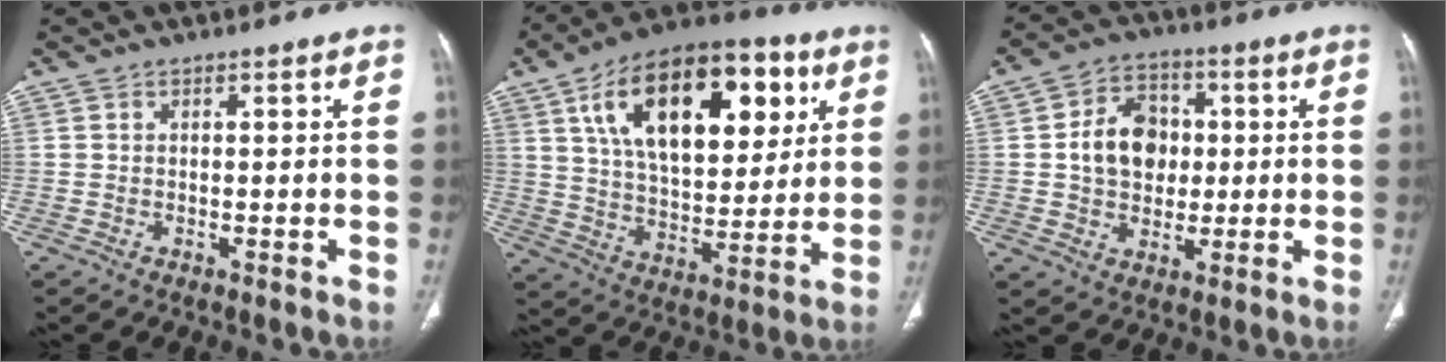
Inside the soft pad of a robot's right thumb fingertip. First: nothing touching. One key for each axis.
{"total": 26.3, "fx": 10.0, "fy": 13.8, "fz": 20.1, "tx": -0.294, "ty": -0.010, "tz": 0.163}
{"total": 11.0, "fx": 0.8, "fy": 8.7, "fz": 6.8, "tx": -0.078, "ty": 0.011, "tz": 0.012}